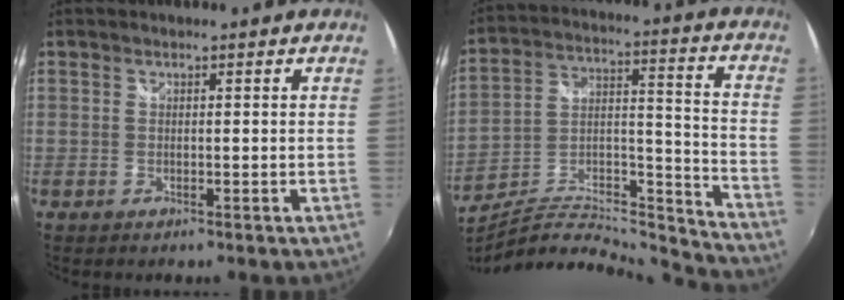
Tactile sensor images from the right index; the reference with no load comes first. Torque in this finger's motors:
{"motor_torque": [-1.19, -0.91, -0.30, -0.08]}